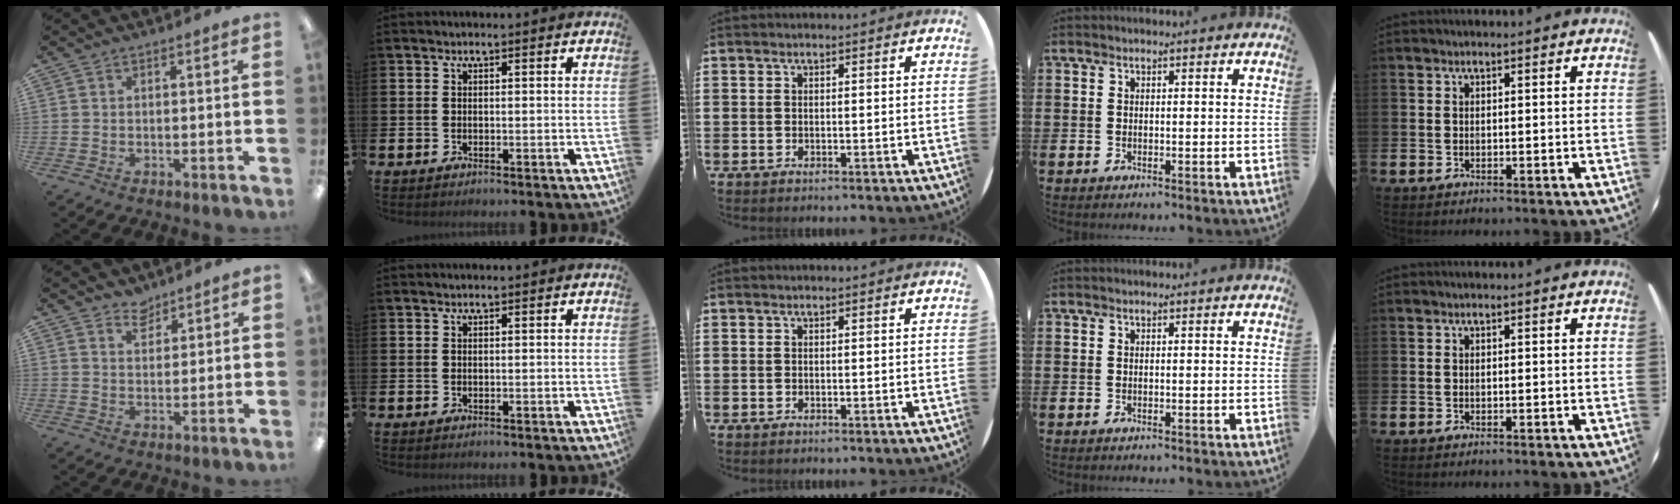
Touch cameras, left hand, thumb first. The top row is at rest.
{"thumb": {"total": 4.1, "force": [3.6, 1.8, 0.6], "torque": [-0.003, -0.022, 0.066]}}